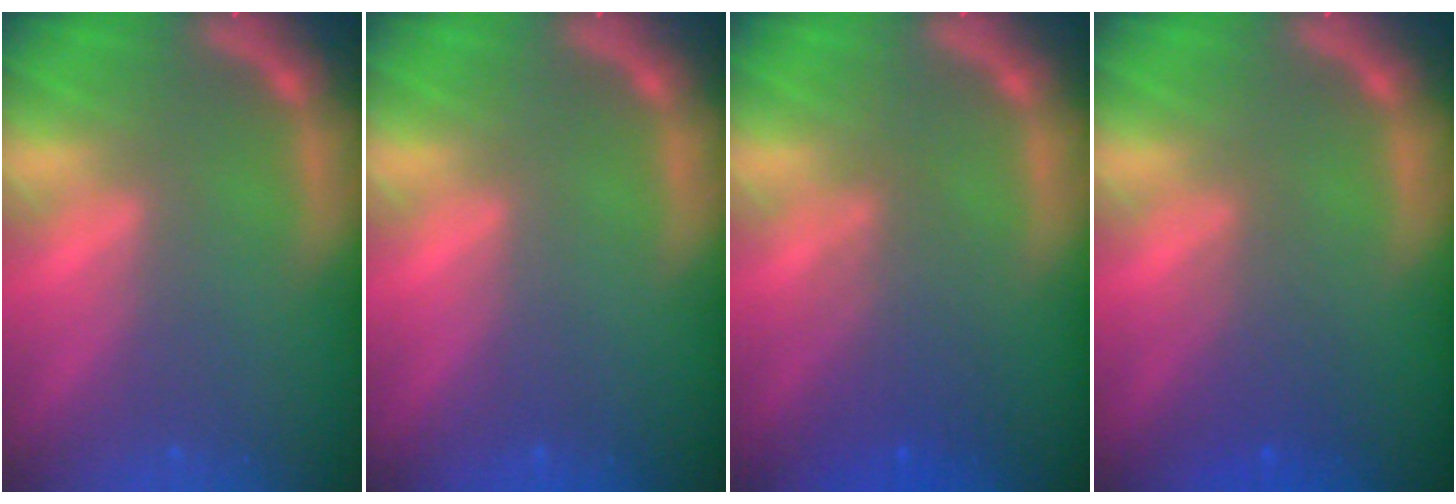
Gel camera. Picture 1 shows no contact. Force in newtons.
{"total": 0.0}
{"total": 3.5}
{"total": 2.5}